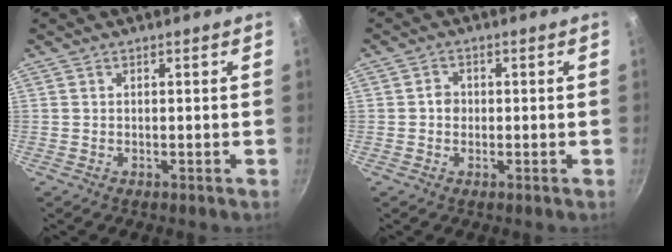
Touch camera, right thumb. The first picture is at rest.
{"total": 2.2, "force": [-0.1, 2.0, 1.0], "torque": [-0.007, 0.007, -0.006]}